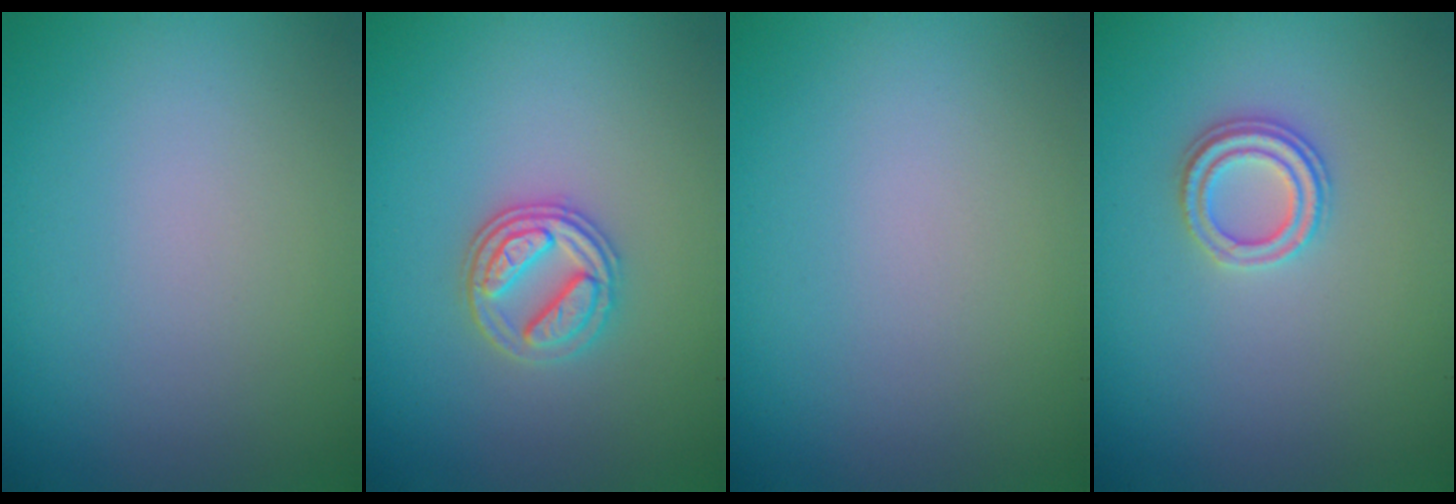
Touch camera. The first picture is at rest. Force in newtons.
{"total": 3.3, "press": 3.0, "slide": 1.3}
{"total": 0.0}
{"total": 2.3, "press": 2.2, "slide": 0.8}